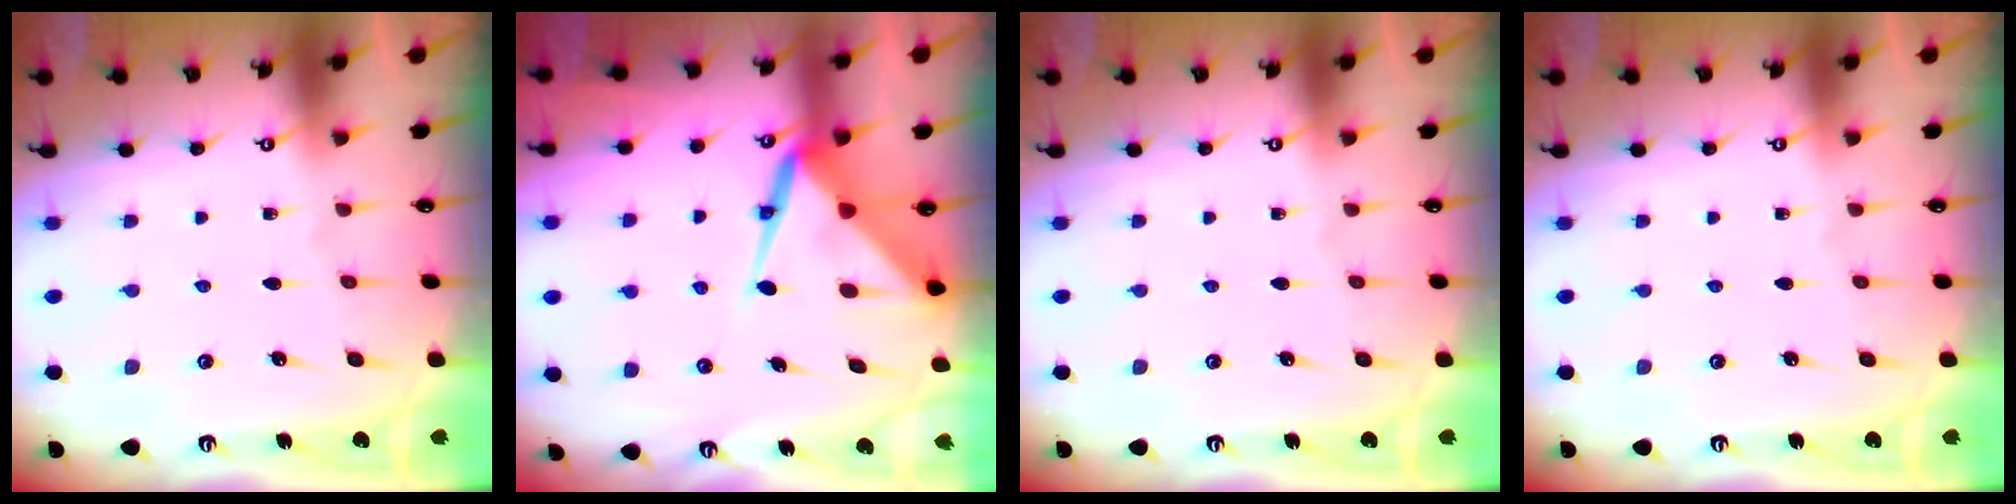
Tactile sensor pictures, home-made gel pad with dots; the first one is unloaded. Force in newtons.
{"total": 10.1, "press": 10.0, "slide": 1.0}
{"total": 0.0}
{"total": 0.0}